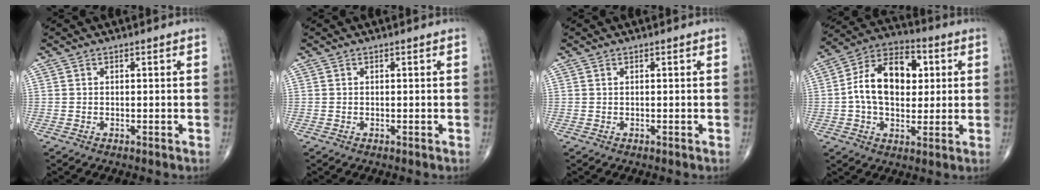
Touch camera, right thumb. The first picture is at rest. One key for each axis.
{"total": 0.0}
{"total": 0.0}
{"total": 16.5, "fx": 2.6, "fy": 10.5, "fz": 12.5, "tx": -0.186, "ty": 0.017, "tz": 0.034}